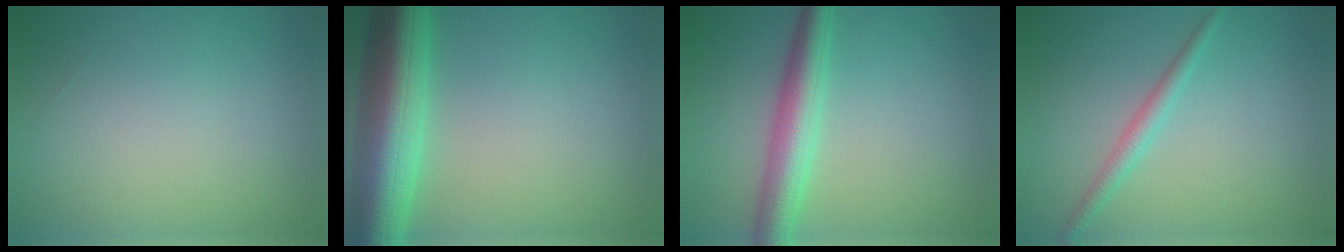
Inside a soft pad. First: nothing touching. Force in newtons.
{"total": 9.2, "press": 9.2, "slide": 0.4}
{"total": 4.7, "press": 4.7, "slide": 0.1}
{"total": 1.8, "press": 1.8, "slide": 0.1}